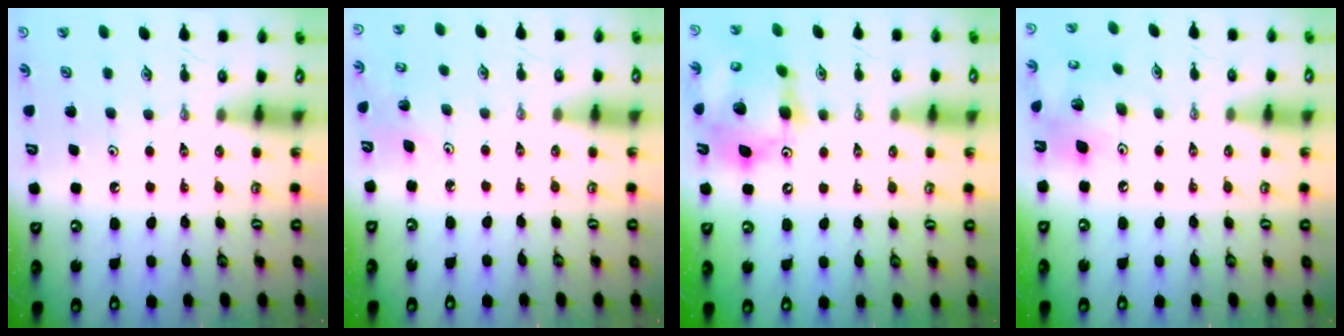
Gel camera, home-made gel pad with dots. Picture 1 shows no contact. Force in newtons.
{"total": 2.8, "press": 2.8, "slide": 0.2}
{"total": 15.2, "press": 15.1, "slide": 1.7}
{"total": 13.4, "press": 13.3, "slide": 1.6}